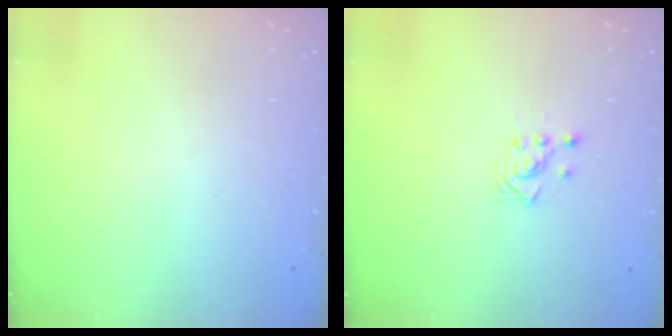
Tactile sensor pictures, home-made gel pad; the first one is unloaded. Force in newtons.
{"total": 2.9, "press": 2.9, "slide": 0.3}